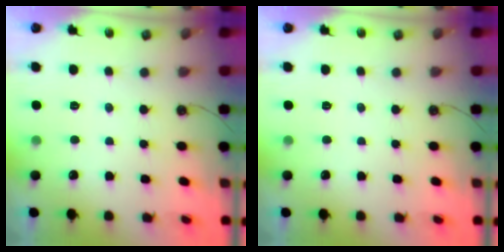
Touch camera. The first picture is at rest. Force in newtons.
{"total": 0.0}